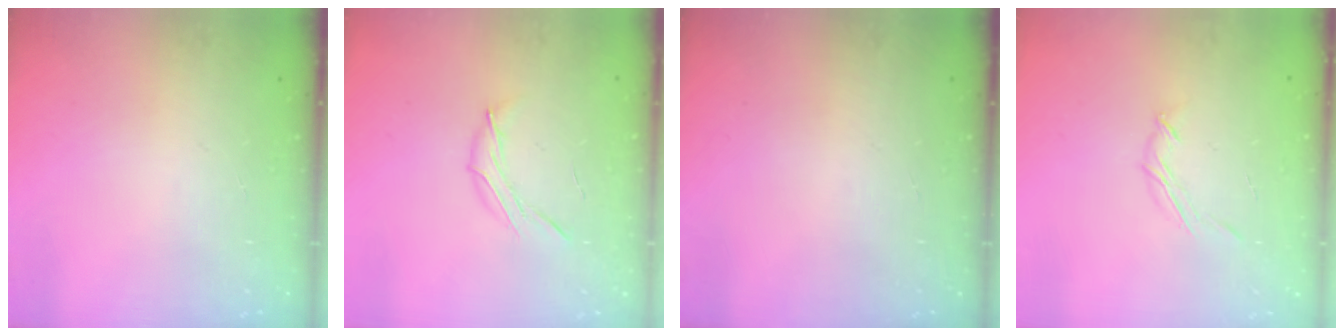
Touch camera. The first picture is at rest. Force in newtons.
{"total": 7.0, "press": 6.9, "slide": 1.4}
{"total": 0.0}
{"total": 3.6, "press": 3.5, "slide": 0.8}